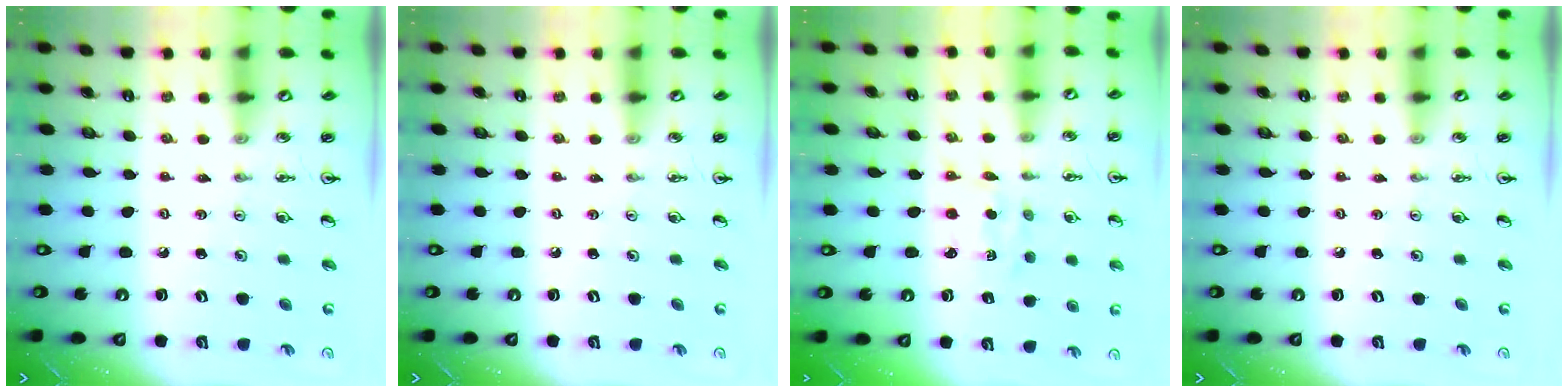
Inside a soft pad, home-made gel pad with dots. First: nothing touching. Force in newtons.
{"total": 0.0}
{"total": 2.3, "press": 2.3, "slide": 0.5}
{"total": 0.0}